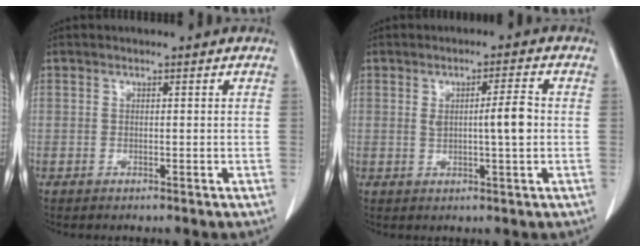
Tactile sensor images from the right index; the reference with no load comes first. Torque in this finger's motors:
{"motor_torque": [0.76, 0.18, 0.15, 0.07]}